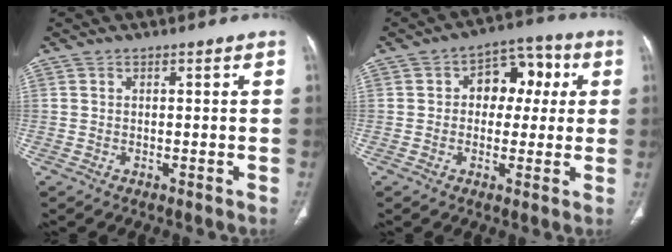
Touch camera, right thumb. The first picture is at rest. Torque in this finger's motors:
{"motor_torque": [-0.08, 1.40, 0.91, -0.15, 0.01]}